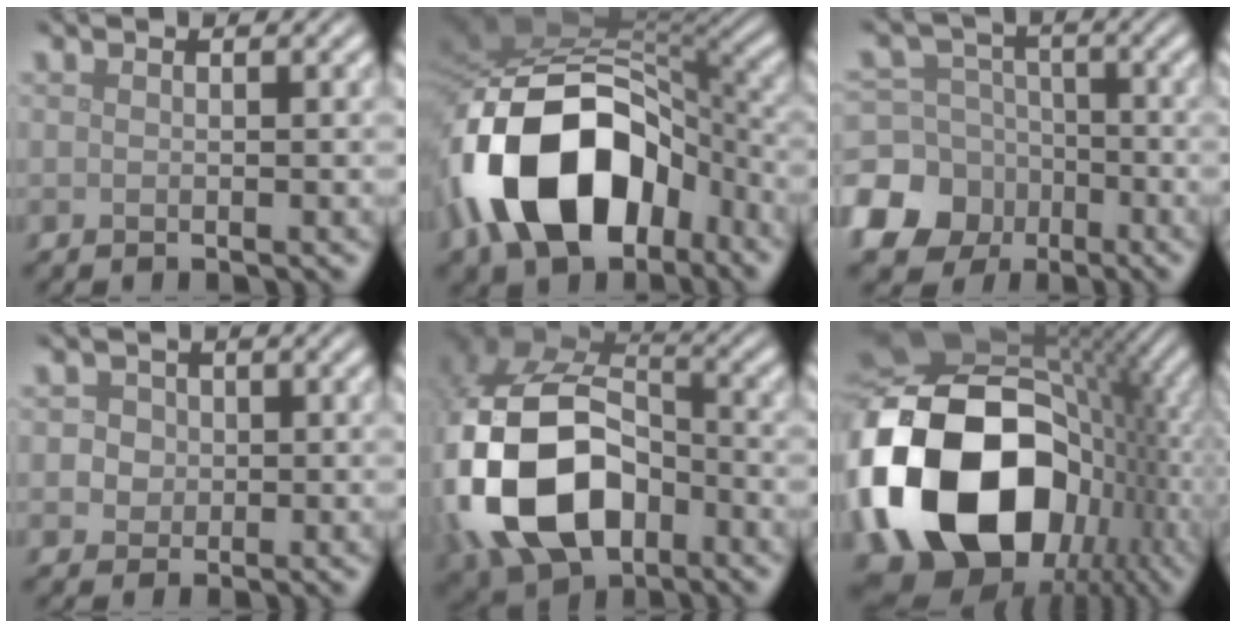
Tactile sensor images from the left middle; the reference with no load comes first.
{"total": 16.5, "force": [-5.6, 10.6, 11.4], "torque": [-0.215, -0.014, -0.100]}
{"total": 11.8, "force": [-5.8, 9.9, 2.9], "torque": [-0.080, -0.042, -0.122]}
{"total": 4.0, "force": [1.0, 3.5, 1.6], "torque": [-0.011, 0.020, 0.005]}
{"total": 14.9, "force": [-4.4, 10.2, 9.9], "torque": [-0.241, -0.026, -0.083]}
{"total": 21.7, "force": [-3.7, 15.9, 14.3], "torque": [-0.323, -0.033, -0.051]}